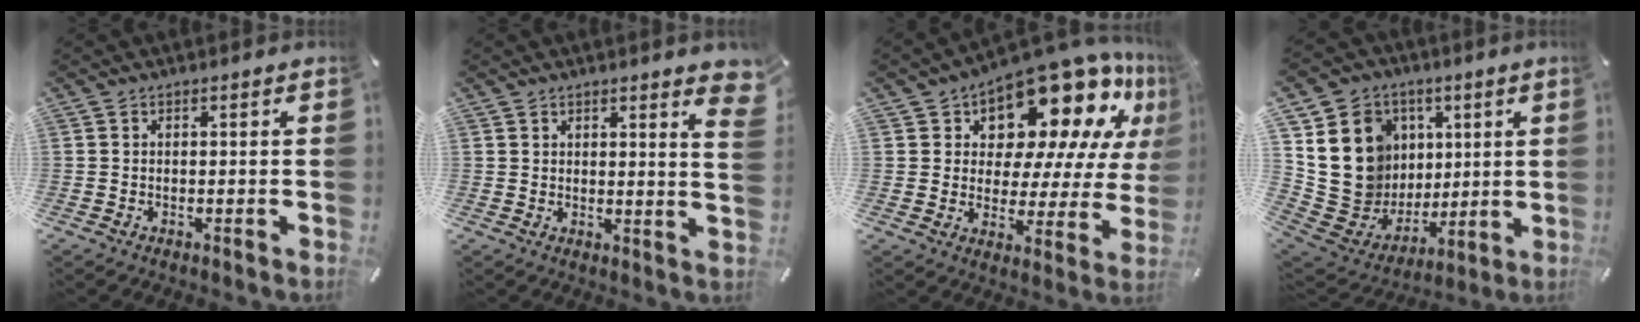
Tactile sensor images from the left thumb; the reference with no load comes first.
{"total": 4.2, "force": [3.0, 0.8, 2.7], "torque": [-0.039, -0.014, 0.050]}
{"total": 18.2, "force": [13.0, 8.9, 9.0], "torque": [-0.130, -0.105, 0.217]}
{"total": 18.2, "force": [4.6, 16.3, 6.8], "torque": [-0.119, -0.035, 0.114]}